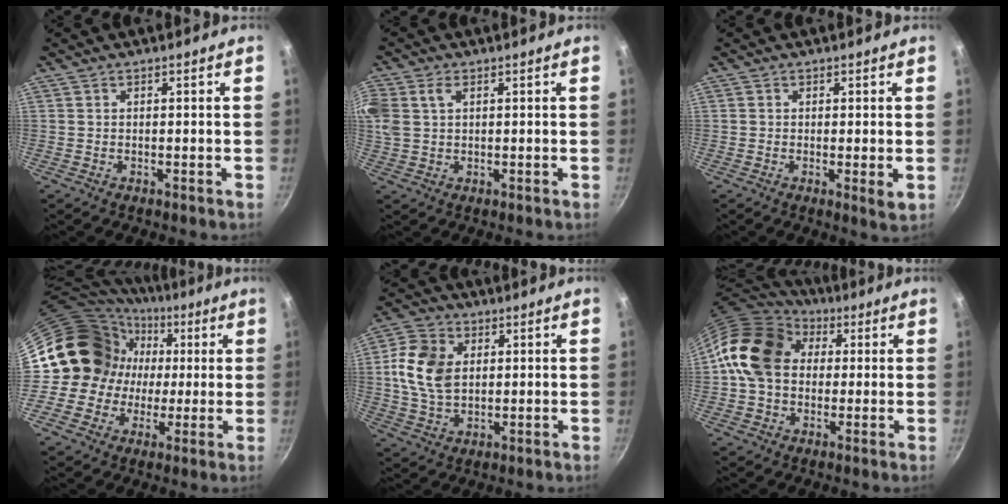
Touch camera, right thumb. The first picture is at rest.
{"total": 10.7, "force": [3.1, 7.9, 6.5], "torque": [-0.159, 0.024, 0.059]}
{"total": 2.4, "force": [0.0, 0.5, 2.3], "torque": [-0.037, -0.011, -0.003]}
{"total": 15.6, "force": [2.2, 14.5, 5.2], "torque": [-0.065, 0.020, 0.033]}
{"total": 11.4, "force": [1.9, 8.1, 7.8], "torque": [-0.133, 0.002, 0.030]}
{"total": 17.2, "force": [2.8, 13.4, 10.5], "torque": [-0.164, 0.030, 0.035]}